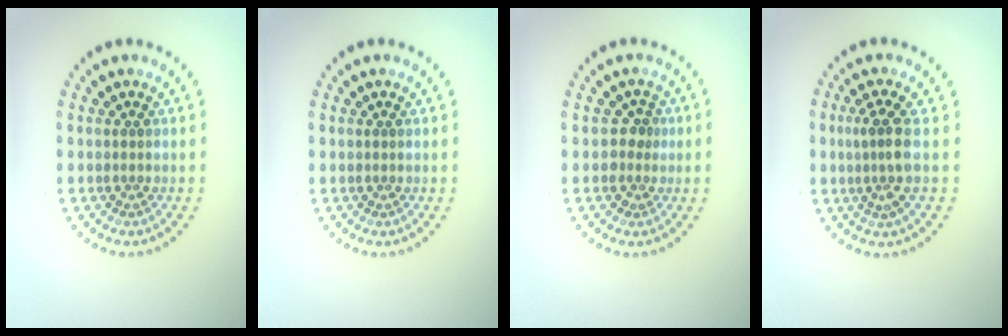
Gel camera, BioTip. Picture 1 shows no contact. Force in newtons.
{"total": 0.0}
{"total": 1.4, "press": 1.1, "slide": 0.9}
{"total": 2.7, "press": 2.2, "slide": 1.7}